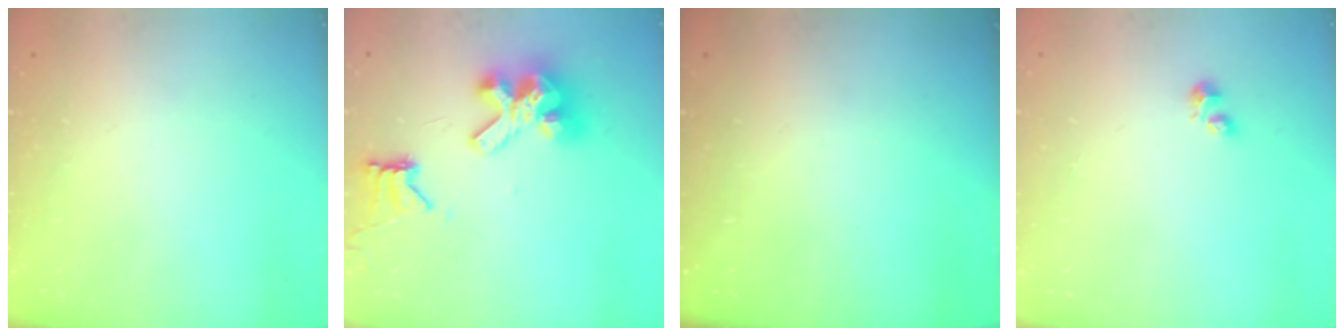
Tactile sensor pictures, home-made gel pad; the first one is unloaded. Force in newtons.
{"total": 14.3, "press": 14.2, "slide": 1.7}
{"total": 0.0}
{"total": 2.9, "press": 2.8, "slide": 0.6}